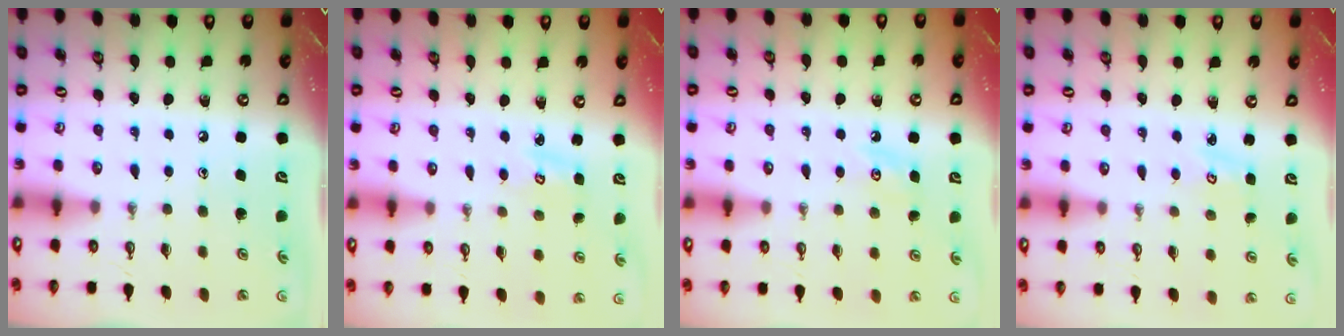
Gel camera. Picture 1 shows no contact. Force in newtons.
{"total": 3.1, "press": 3.0, "slide": 0.3}
{"total": 5.4, "press": 5.4, "slide": 0.8}
{"total": 2.5, "press": 2.5, "slide": 0.4}